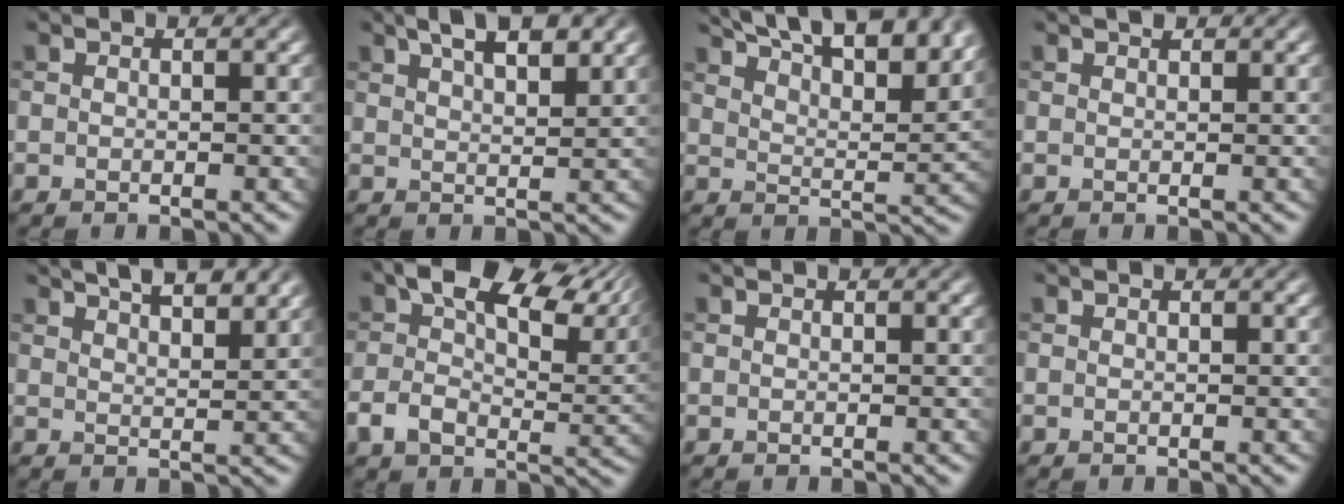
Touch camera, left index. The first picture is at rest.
{"total": 5.3, "force": [3.4, 1.6, 3.7], "torque": [-0.044, 0.016, 0.044]}
{"total": 15.2, "force": [11.2, 5.1, 8.9], "torque": [-0.104, 0.033, 0.121]}
{"total": 0.7, "force": [0.5, 0.2, 0.3], "torque": [-0.003, 0.001, 0.010]}
{"total": 6.5, "force": [4.8, 2.1, 3.8], "torque": [-0.029, 0.022, 0.047]}
{"total": 10.3, "force": [3.5, 6.0, 7.7], "torque": [-0.125, -0.003, 0.058]}
{"total": 0.0}
{"total": 0.0}